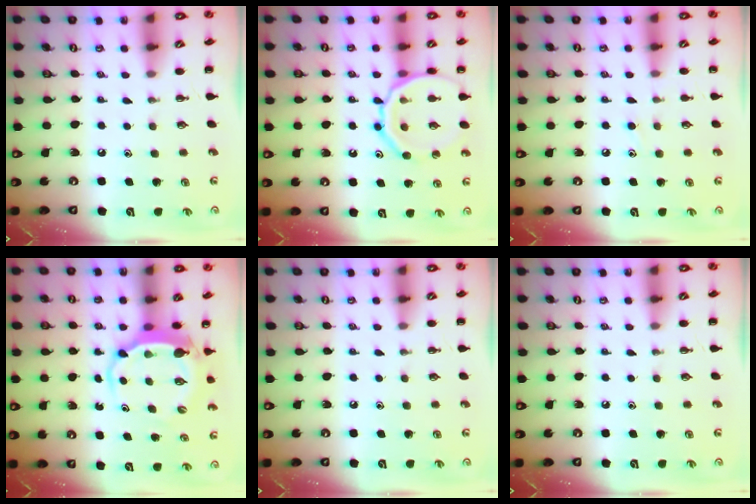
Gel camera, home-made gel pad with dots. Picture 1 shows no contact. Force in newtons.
{"total": 15.5, "press": 15.4, "slide": 1.7}
{"total": 7.4, "press": 6.9, "slide": 2.6}
{"total": 6.4, "press": 6.2, "slide": 1.3}
{"total": 0.0}
{"total": 0.0}